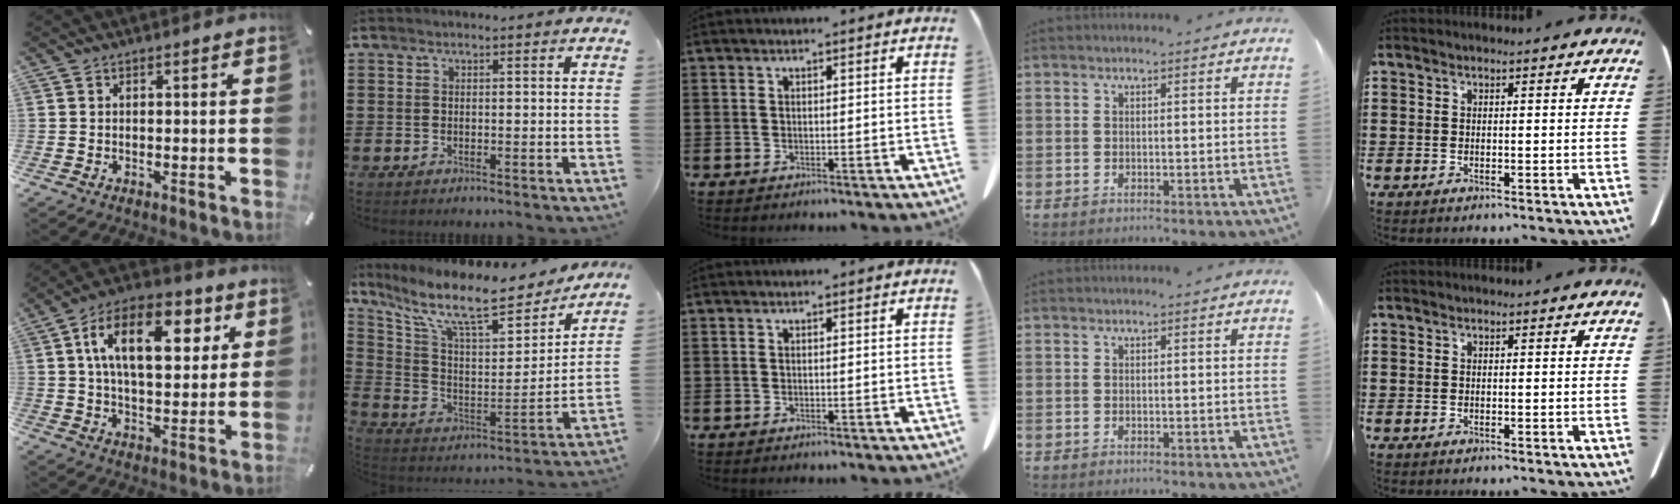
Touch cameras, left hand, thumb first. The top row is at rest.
{"thumb": {"total": 17.2, "force": [6.2, 9.7, 12.9], "torque": [-0.208, -0.003, 0.099]}, "index": {"total": 12.8, "force": [9.8, 3.0, 7.5], "torque": [-0.177, -0.056, 0.164]}}